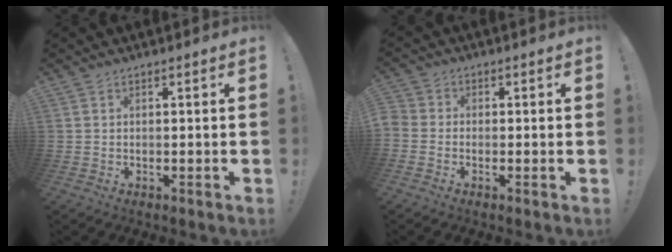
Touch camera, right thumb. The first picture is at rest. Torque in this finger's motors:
{"motor_torque": [0.98, 0.68, 0.53, -0.54, 0.36]}